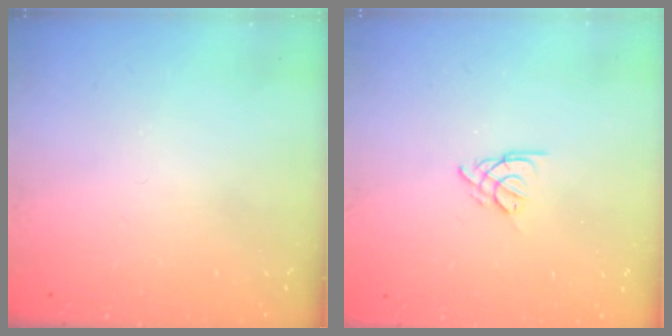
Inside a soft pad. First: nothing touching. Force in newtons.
{"total": 3.8, "press": 3.8, "slide": 0.6}